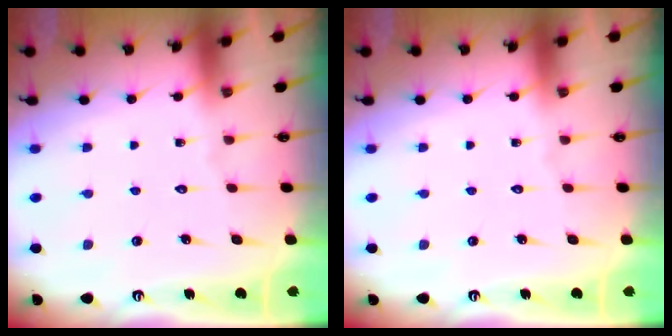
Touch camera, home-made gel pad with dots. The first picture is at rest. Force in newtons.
{"total": 0.0}